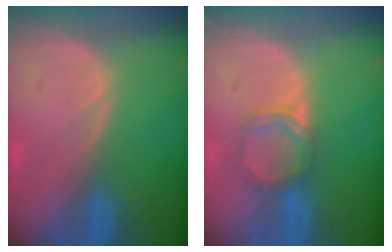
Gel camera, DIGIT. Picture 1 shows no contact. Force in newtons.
{"total": 3.7, "press": 3.7, "slide": 0.4}